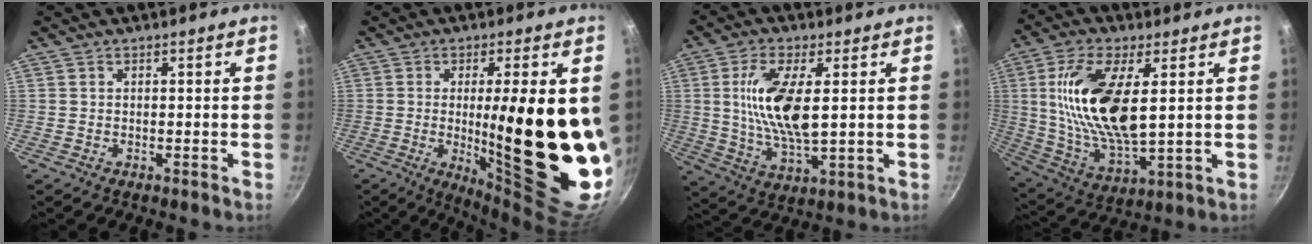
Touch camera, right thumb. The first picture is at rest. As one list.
[{"total": 23.5, "force": [0.0, 5.4, 22.9], "torque": [-0.302, -0.035, 0.012]}, {"total": 13.2, "force": [2.2, 5.0, 12.0], "torque": [-0.230, -0.010, 0.043]}, {"total": 18.5, "force": [3.7, 7.8, 16.4], "torque": [-0.318, -0.018, 0.074]}]